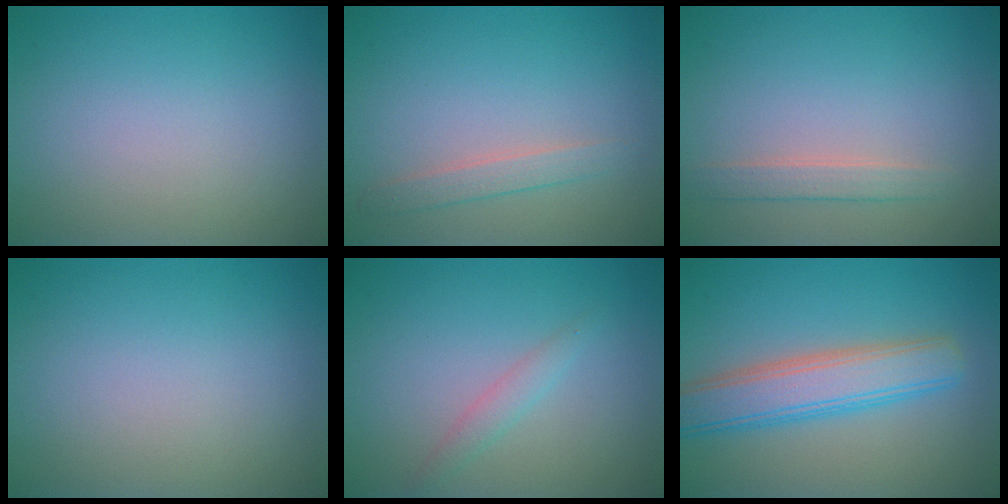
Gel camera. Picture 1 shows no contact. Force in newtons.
{"total": 1.6, "press": 1.6, "slide": 0.0}
{"total": 1.7, "press": 1.7, "slide": 0.0}
{"total": 0.0}
{"total": 1.4, "press": 1.4, "slide": 0.1}
{"total": 5.6, "press": 5.6, "slide": 0.2}